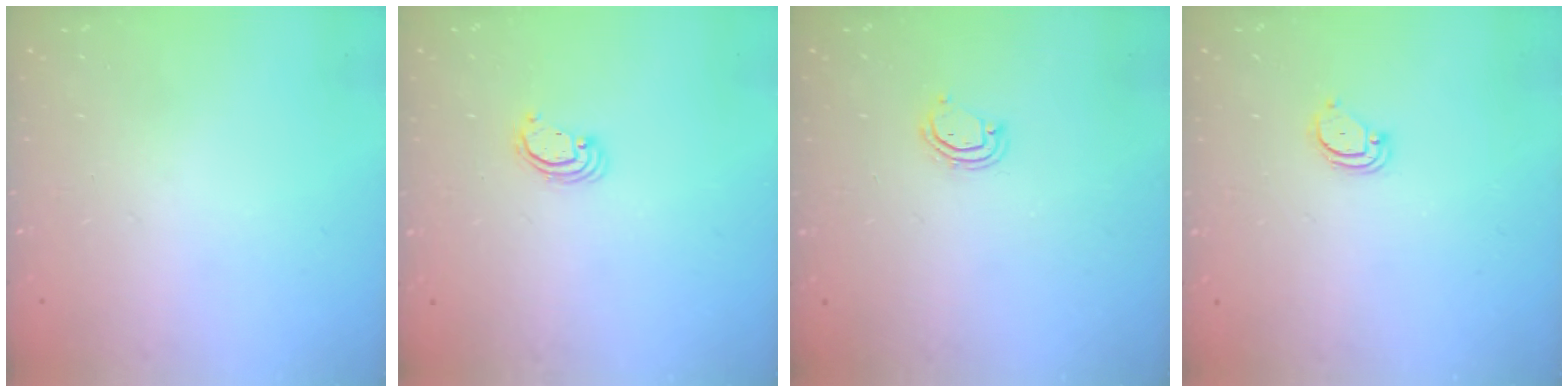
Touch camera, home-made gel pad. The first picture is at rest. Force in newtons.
{"total": 2.2, "press": 2.2, "slide": 0.1}
{"total": 3.4, "press": 3.4, "slide": 0.2}
{"total": 2.4, "press": 2.4, "slide": 0.2}